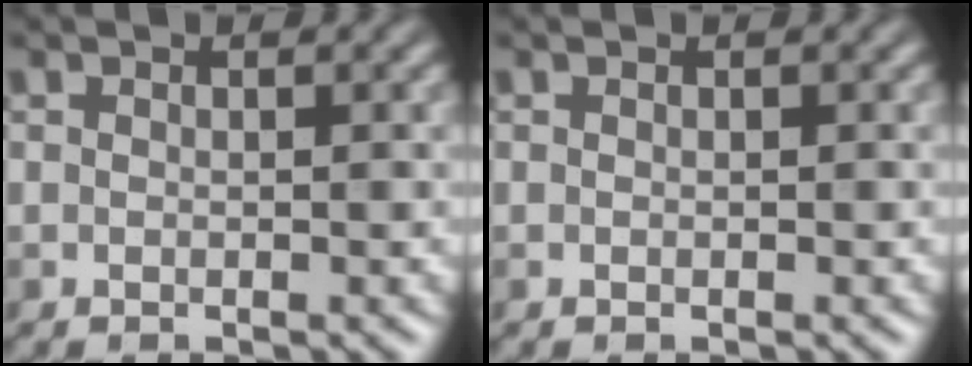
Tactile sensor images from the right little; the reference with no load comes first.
{"total": 0.0}